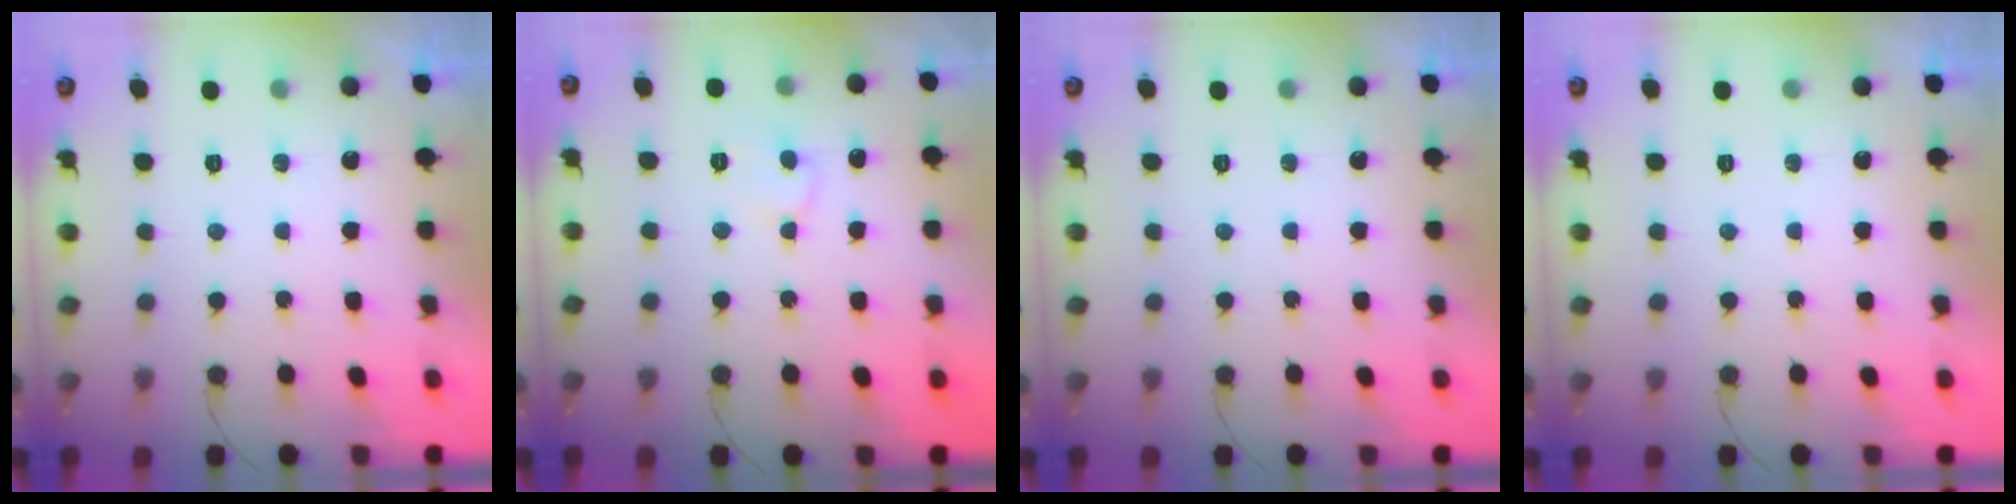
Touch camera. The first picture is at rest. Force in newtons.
{"total": 6.9, "press": 6.9, "slide": 0.4}
{"total": 0.0}
{"total": 0.0}